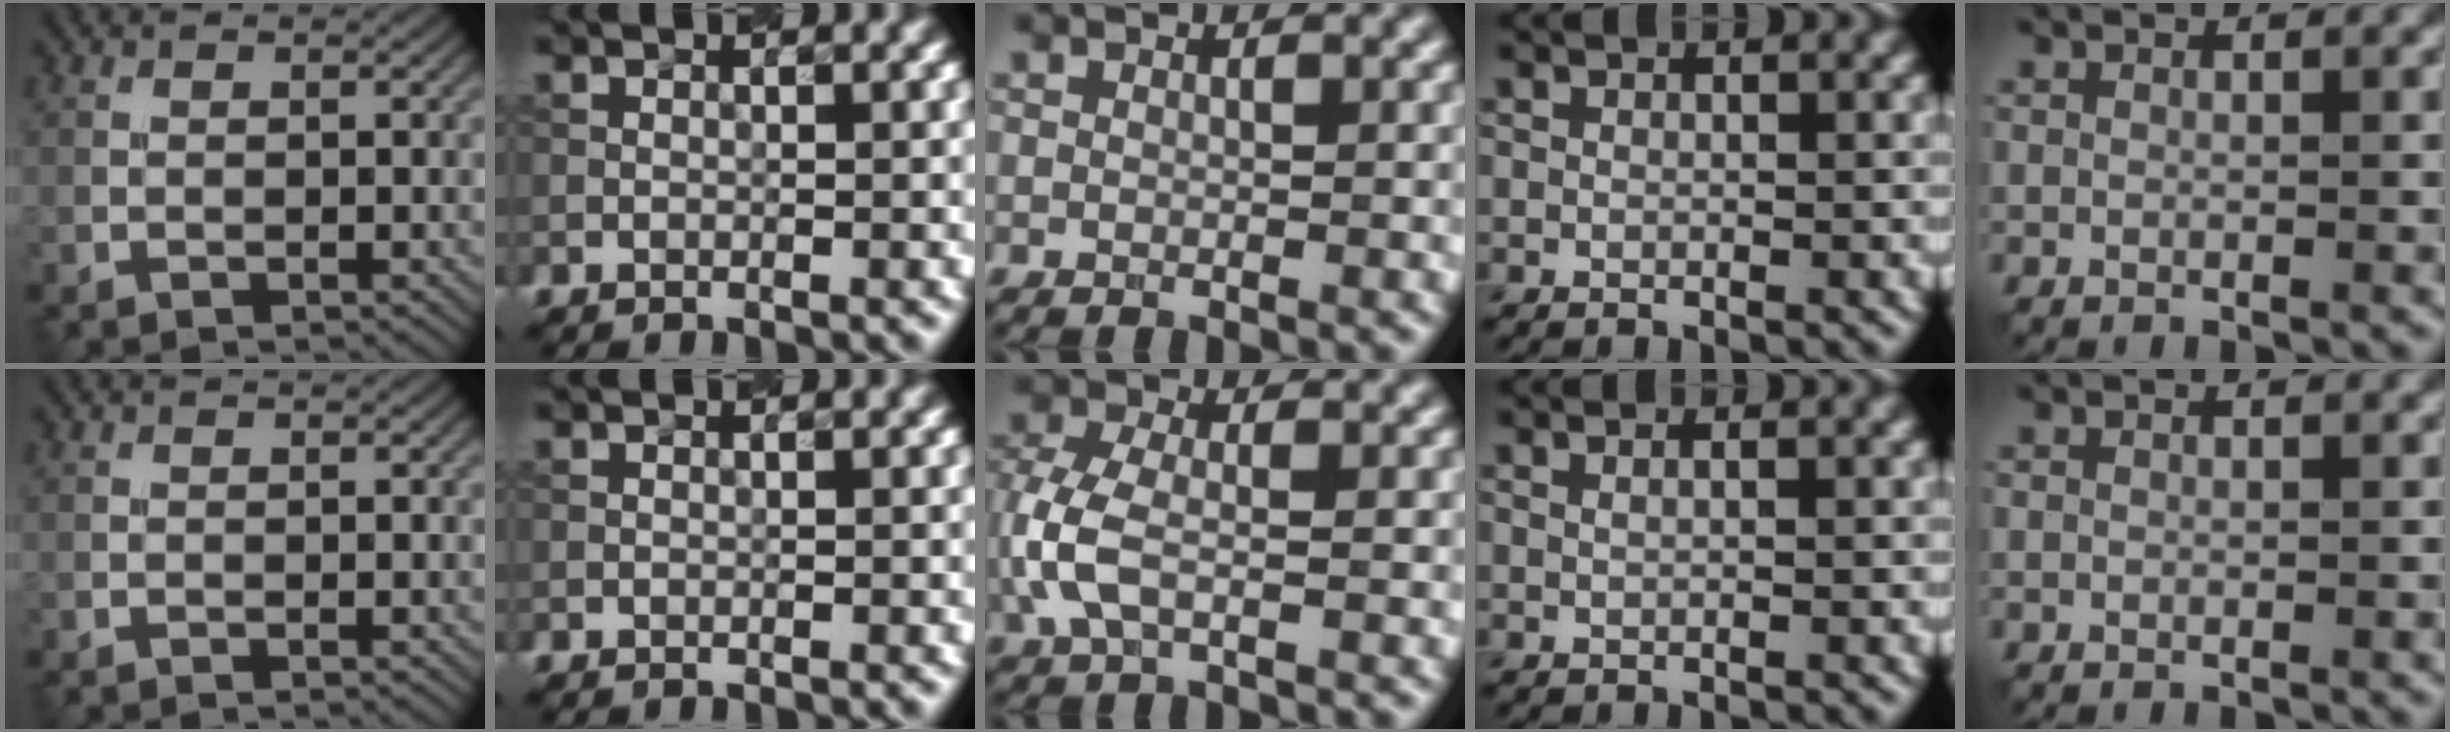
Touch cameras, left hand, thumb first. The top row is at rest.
{"middle": {"total": 4.2, "force": [-1.0, 2.2, 3.5], "torque": [-0.098, 0.003, -0.019]}, "ring": {"total": 1.2, "force": [0.5, 0.6, 0.8], "torque": [-0.002, -0.006, -0.004]}}